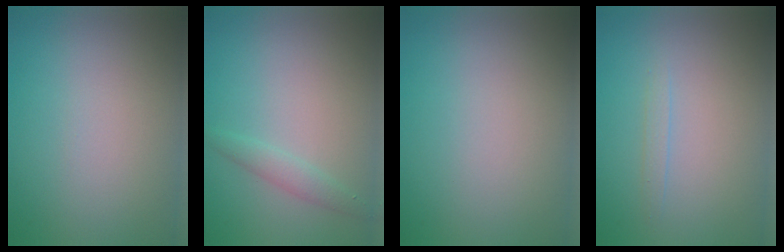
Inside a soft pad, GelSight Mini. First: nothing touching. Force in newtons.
{"total": 1.5, "press": 1.5, "slide": 0.1}
{"total": 0.0}
{"total": 0.8, "press": 0.8, "slide": 0.1}